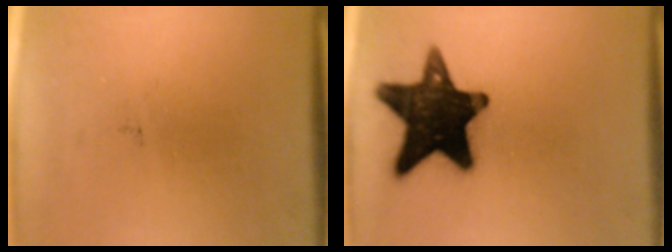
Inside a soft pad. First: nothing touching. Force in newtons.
{"total": 17.1}